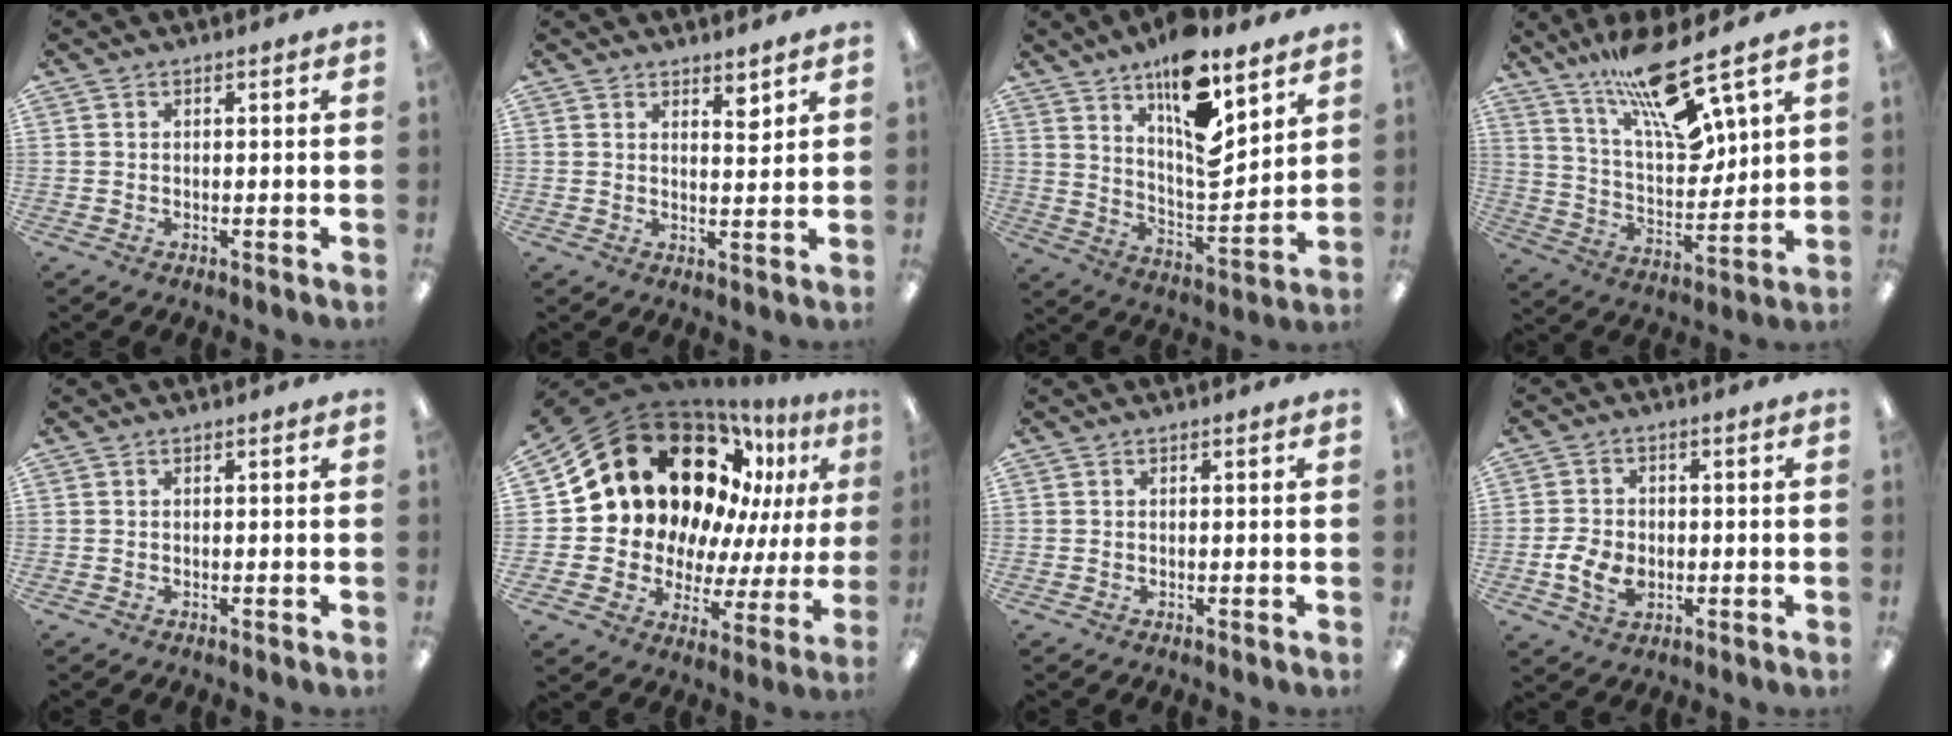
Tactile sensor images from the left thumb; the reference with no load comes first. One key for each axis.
{"total": 3.4, "fx": 2.8, "fy": 0.9, "fz": 1.7, "tx": -0.015, "ty": -0.019, "tz": 0.044}
{"total": 16.4, "fx": 11.2, "fy": 5.3, "fz": 10.6, "tx": -0.167, "ty": -0.075, "tz": 0.187}
{"total": 18.8, "fx": 13.1, "fy": 5.0, "fz": 12.6, "tx": -0.221, "ty": -0.075, "tz": 0.219}
{"total": 0.0}
{"total": 22.3, "fx": 11.6, "fy": 15.6, "fz": 10.8, "tx": -0.178, "ty": -0.078, "tz": 0.236}
{"total": 0.0}
{"total": 7.2, "fx": -1.9, "fy": 5.4, "fz": 4.4, "tx": -0.075, "ty": 0.013, "tz": -0.029}